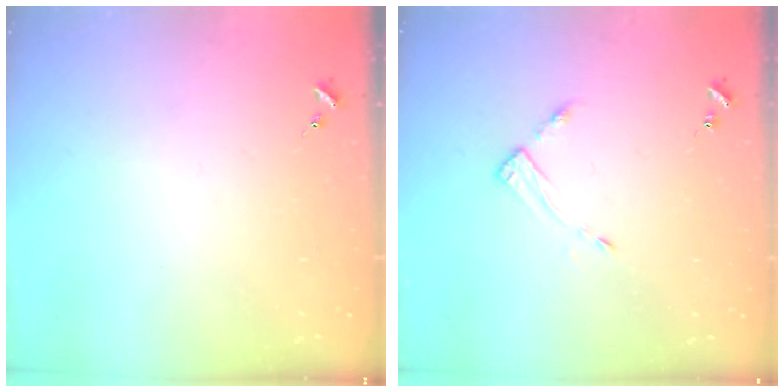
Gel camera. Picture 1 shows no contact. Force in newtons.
{"total": 4.6, "press": 4.6, "slide": 0.4}